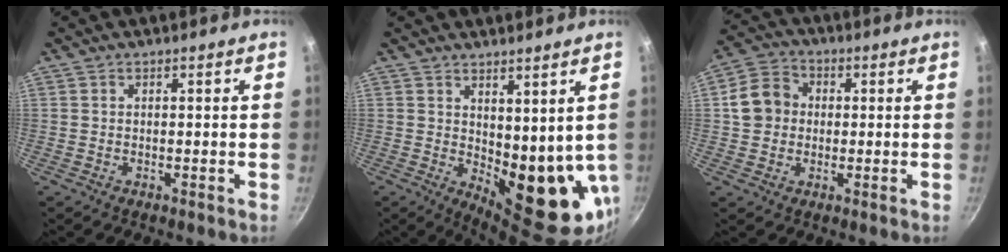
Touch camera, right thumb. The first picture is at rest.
{"total": 12.1, "force": [2.5, 5.7, 10.4], "torque": [-0.117, -0.043, 0.051]}
{"total": 8.3, "force": [0.5, 7.2, 4.1], "torque": [-0.045, 0.016, -0.007]}